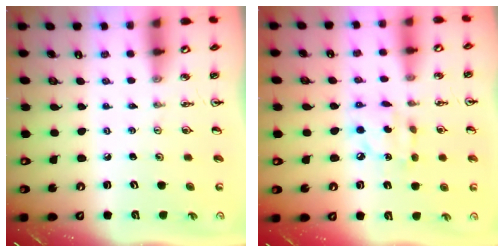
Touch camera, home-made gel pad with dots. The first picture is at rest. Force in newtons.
{"total": 7.5, "press": 7.5, "slide": 0.4}